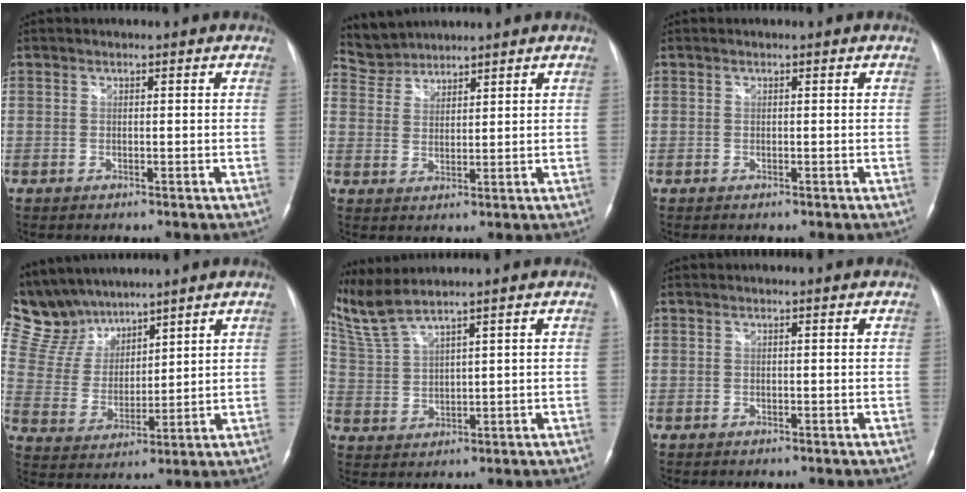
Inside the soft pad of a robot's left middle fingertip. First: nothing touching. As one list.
[{"total": 4.5, "force": [4.3, 0.9, -0.7], "torque": [0.006, 0.017, 0.089]}, {"total": 0.0}, {"total": 10.9, "force": [10.0, 3.9, 1.7], "torque": [-0.054, 0.021, 0.212]}, {"total": 5.9, "force": [4.8, 0.1, 3.3], "torque": [-0.094, 0.017, 0.113]}, {"total": 0.0}]